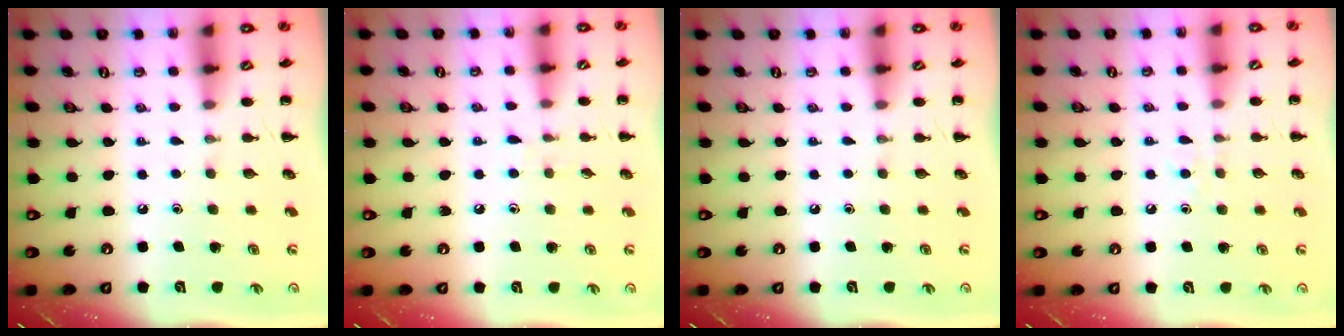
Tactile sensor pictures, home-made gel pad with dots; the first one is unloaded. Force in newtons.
{"total": 3.8, "press": 3.4, "slide": 1.5}
{"total": 0.0}
{"total": 2.9, "press": 2.7, "slide": 1.1}